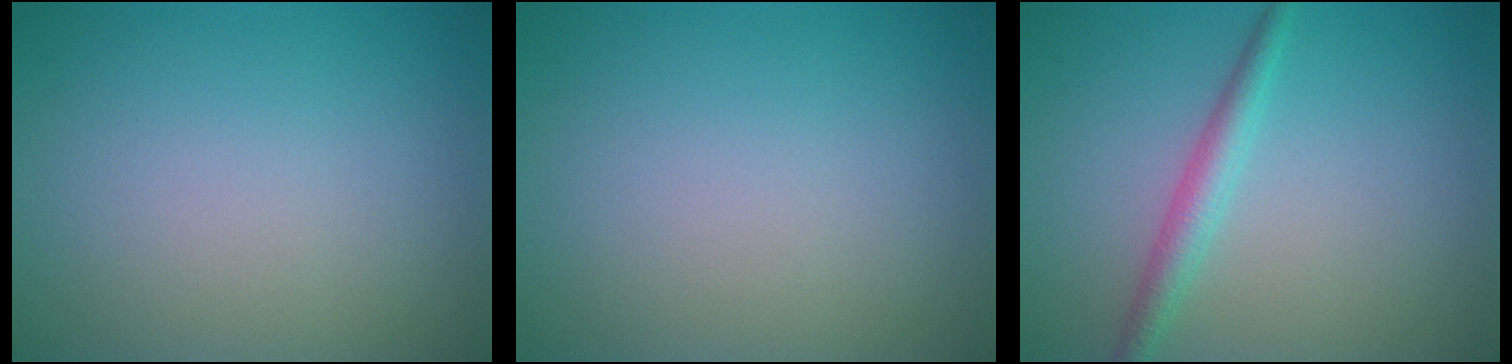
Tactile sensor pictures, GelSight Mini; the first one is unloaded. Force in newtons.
{"total": 0.0}
{"total": 2.3, "press": 2.3, "slide": 0.0}